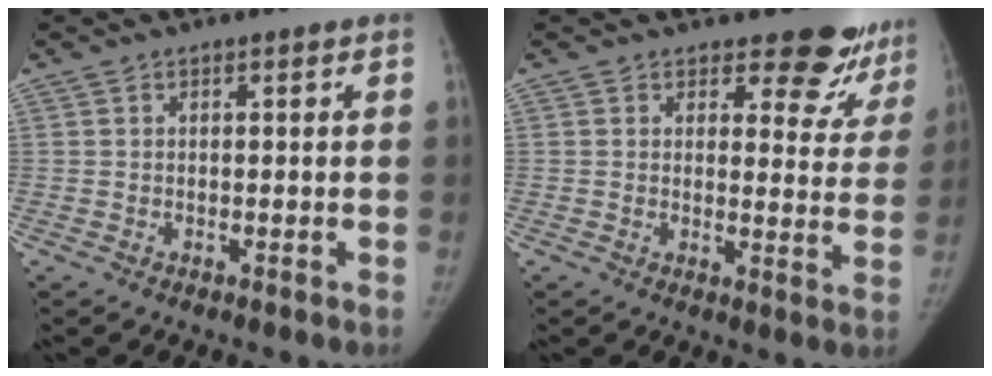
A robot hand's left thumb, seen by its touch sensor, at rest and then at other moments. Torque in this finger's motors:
{"motor_torque": [0.65, -0.37, 0.37, -0.51, 0.11]}